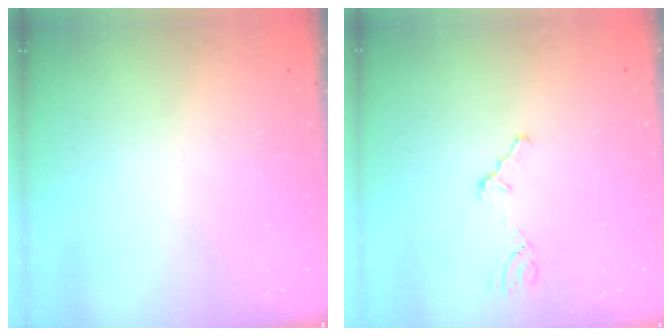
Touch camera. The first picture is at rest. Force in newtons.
{"total": 0.8, "press": 0.7, "slide": 0.2}